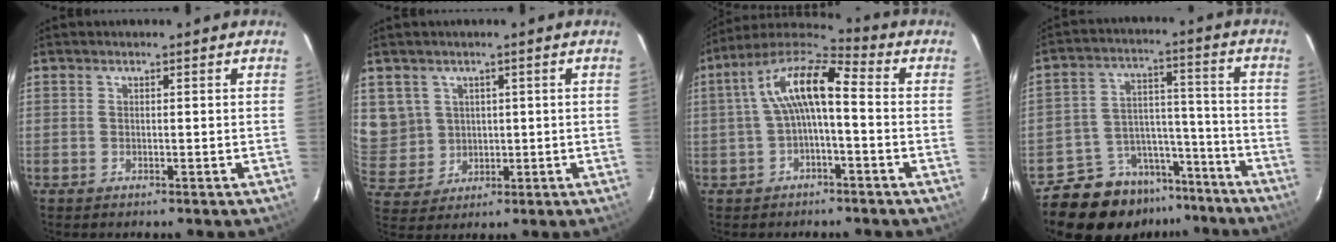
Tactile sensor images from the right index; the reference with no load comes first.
{"total": 8.0, "force": [2.7, 7.3, 1.7], "torque": [-0.044, 0.010, 0.075]}
{"total": 10.6, "force": [-0.4, 3.2, 10.1], "torque": [-0.203, 0.027, -0.011]}
{"total": 14.6, "force": [-11.5, 8.3, 3.4], "torque": [-0.073, 0.058, -0.158]}